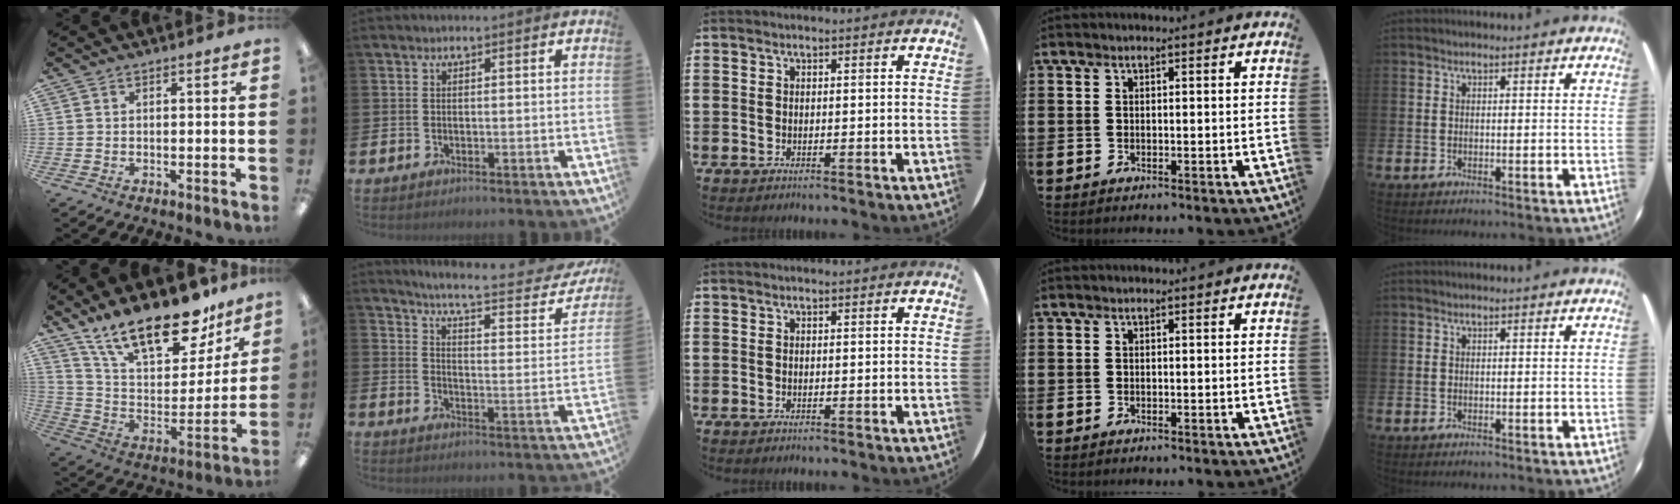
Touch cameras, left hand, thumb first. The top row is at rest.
{"thumb": {"total": 23.9, "force": [17.4, 9.1, 13.6], "torque": [-0.224, -0.110, 0.301]}, "index": {"total": 5.9, "force": [5.5, 0.2, 2.3], "torque": [-0.057, -0.049, 0.083]}}